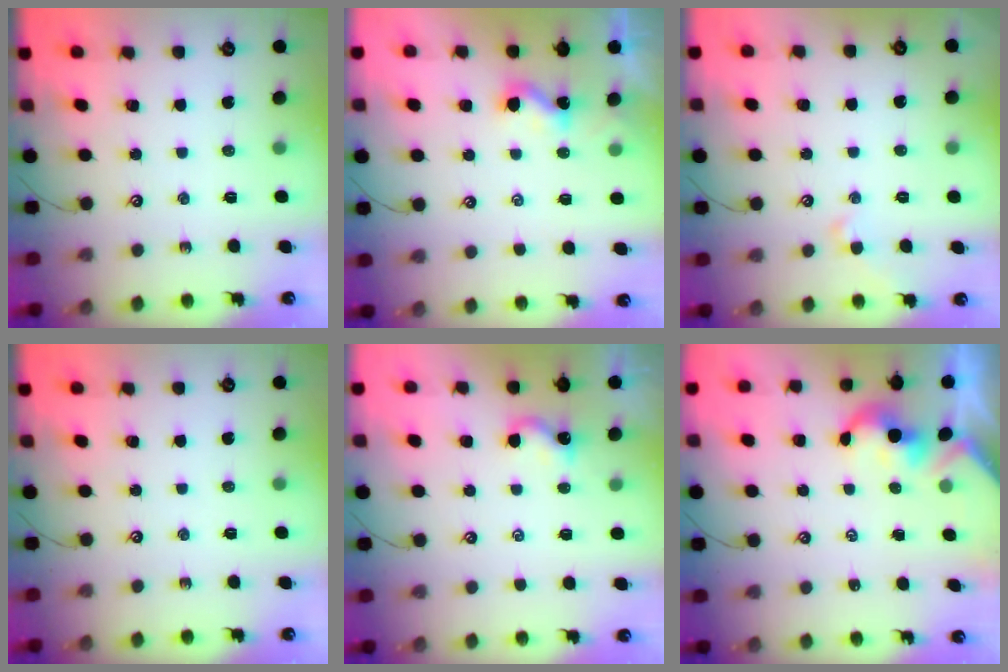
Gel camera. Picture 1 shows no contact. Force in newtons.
{"total": 1.1, "press": 1.1, "slide": 0.2}
{"total": 1.1, "press": 1.0, "slide": 0.4}
{"total": 0.0}
{"total": 0.9, "press": 0.8, "slide": 0.3}
{"total": 2.0, "press": 1.9, "slide": 0.4}